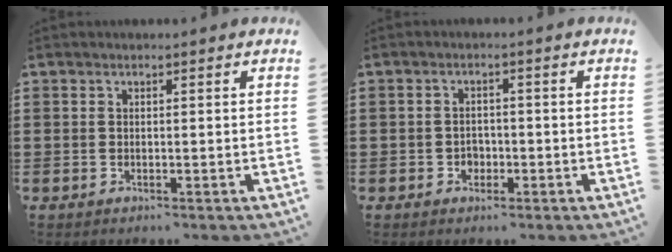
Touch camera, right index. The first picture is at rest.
{"total": 2.0, "force": [-0.8, 1.7, 0.7], "torque": [-0.017, 0.002, -0.019]}